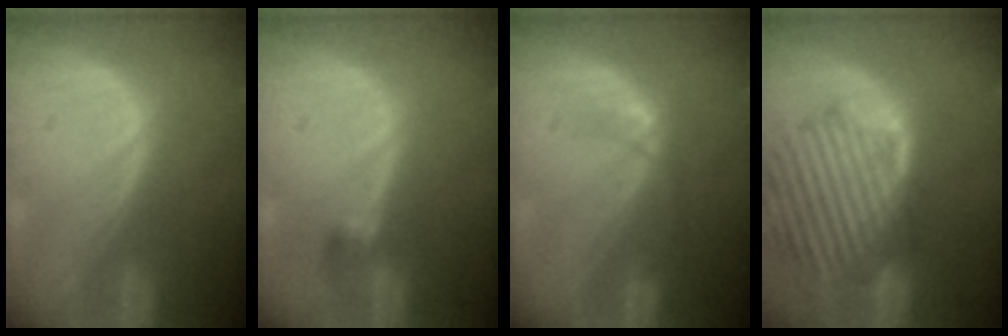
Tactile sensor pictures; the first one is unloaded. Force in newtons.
{"total": 2.8, "press": 2.6, "slide": 1.0}
{"total": 3.0, "press": 2.7, "slide": 1.3}
{"total": 13.5, "press": 11.7, "slide": 6.7}